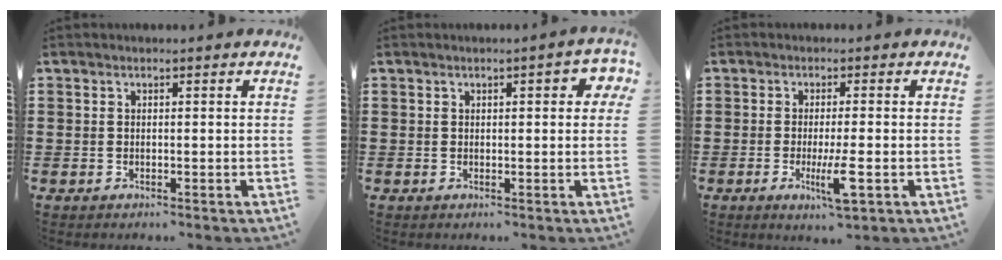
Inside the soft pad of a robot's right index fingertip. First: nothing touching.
{"total": 2.3, "force": [0.5, 0.7, 2.2], "torque": [-0.028, -0.001, 0.002]}
{"total": 5.5, "force": [-1.8, 0.5, 5.2], "torque": [-0.106, -0.024, -0.033]}